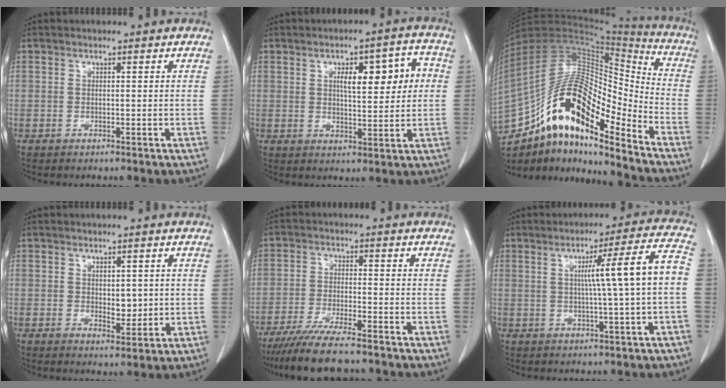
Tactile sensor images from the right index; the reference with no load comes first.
{"total": 9.2, "force": [1.9, 2.8, 8.5], "torque": [-0.120, 0.028, 0.031]}
{"total": 20.3, "force": [-12.8, 5.6, 14.7], "torque": [-0.283, 0.036, -0.218]}
{"total": 3.3, "force": [0.2, 1.8, 2.8], "torque": [-0.040, -0.005, 0.010]}
{"total": 11.6, "force": [-9.8, 1.0, 6.0], "torque": [-0.098, -0.029, -0.157]}
{"total": 10.1, "force": [0.1, -1.4, 10.0], "torque": [-0.147, 0.017, 0.004]}